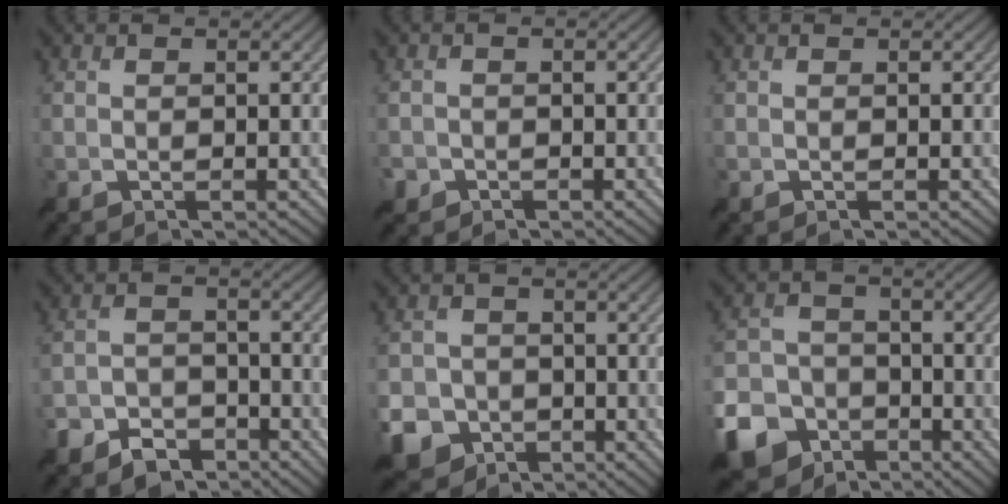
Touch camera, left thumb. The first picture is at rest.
{"total": 1.6, "force": [-1.1, 1.2, 0.1], "torque": [0.002, -0.004, -0.025]}
{"total": 0.0}
{"total": 5.8, "force": [-4.4, 3.1, 2.1], "torque": [-0.039, -0.003, -0.092]}
{"total": 6.7, "force": [-3.3, 5.2, 2.6], "torque": [-0.069, -0.015, -0.073]}
{"total": 9.5, "force": [-5.6, 6.5, 4.0], "torque": [-0.111, -0.017, -0.116]}